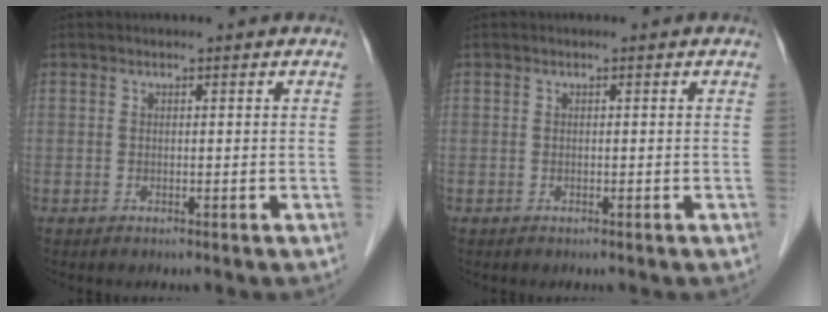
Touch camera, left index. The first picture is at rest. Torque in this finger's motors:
{"motor_torque": [-0.12, 0.11, 0.00, 0.00]}